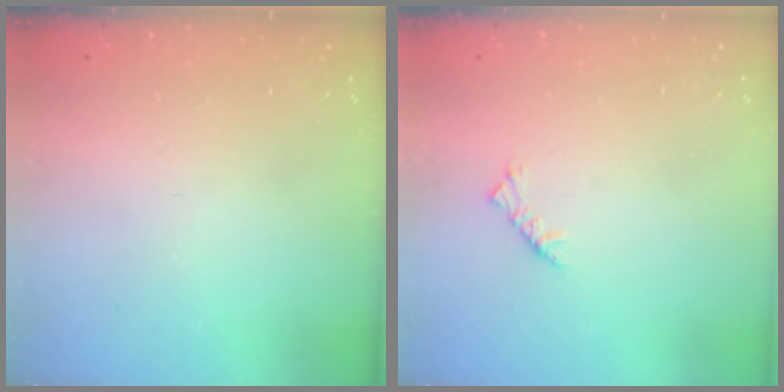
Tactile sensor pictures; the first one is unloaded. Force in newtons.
{"total": 2.5, "press": 2.4, "slide": 0.7}